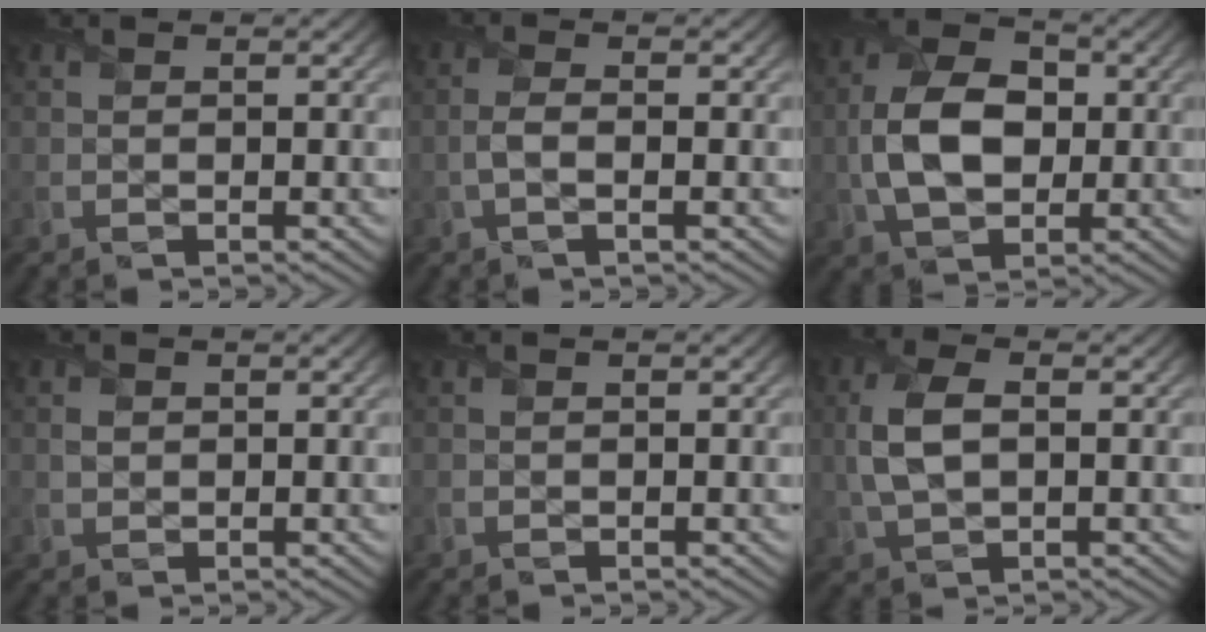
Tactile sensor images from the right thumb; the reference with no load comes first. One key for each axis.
{"total": 2.2, "fx": -0.4, "fy": 0.7, "fz": 2.0, "tx": -0.049, "ty": 0.002, "tz": -0.013}
{"total": 9.7, "fx": -0.4, "fy": 6.4, "fz": 7.3, "tx": -0.164, "ty": 0.001, "tz": -0.012}
{"total": 1.0, "fx": 0.3, "fy": 0.8, "fz": 0.5, "tx": -0.014, "ty": -0.001, "tz": 0.006}
{"total": 0.0}
{"total": 6.1, "fx": 0.3, "fy": 3.3, "fz": 5.2, "tx": -0.131, "ty": 0.005, "tz": 0.005}